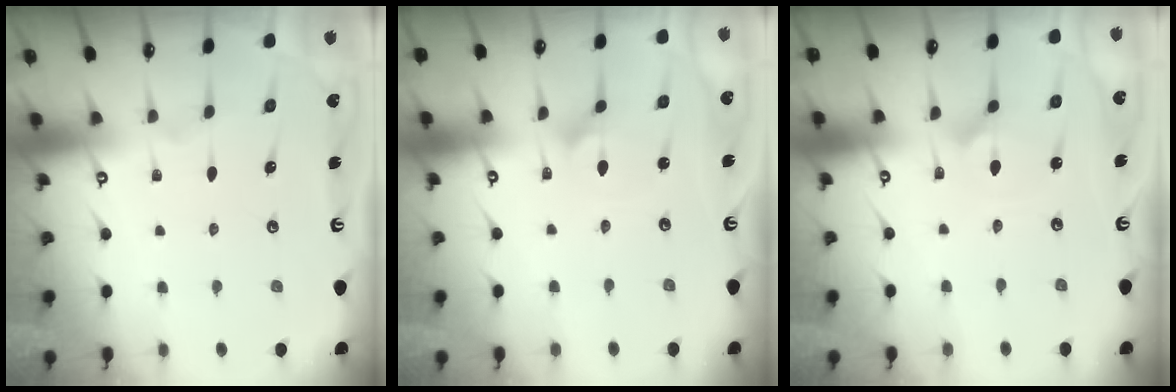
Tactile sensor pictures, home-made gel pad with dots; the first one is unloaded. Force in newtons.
{"total": 1.6, "press": 1.6, "slide": 0.0}
{"total": 2.4, "press": 2.4, "slide": 0.0}